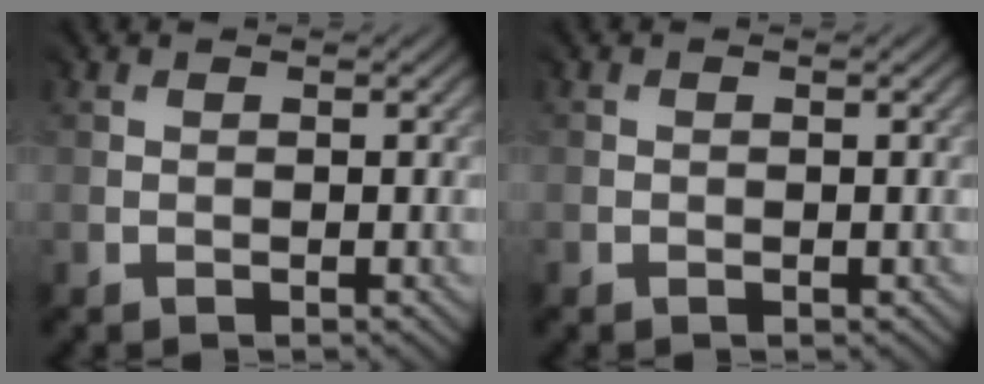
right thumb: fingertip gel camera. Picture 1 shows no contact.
{"total": 0.8, "force": [-0.1, -0.2, -0.8], "torque": [0.015, -0.001, -0.002]}